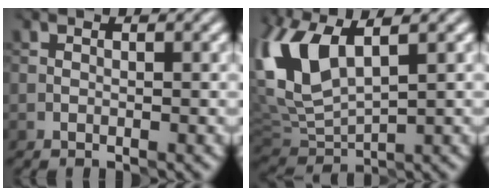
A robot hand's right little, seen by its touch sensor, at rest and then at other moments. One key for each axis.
{"total": 7.6, "fx": 2.9, "fy": 3.5, "fz": 6.1, "tx": -0.147, "ty": 0.007, "tz": 0.061}